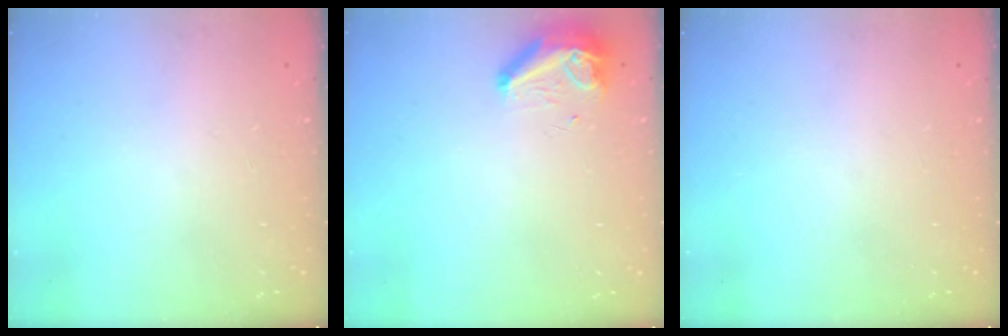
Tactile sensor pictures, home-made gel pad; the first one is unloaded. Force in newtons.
{"total": 9.6, "press": 8.7, "slide": 4.2}
{"total": 0.0}